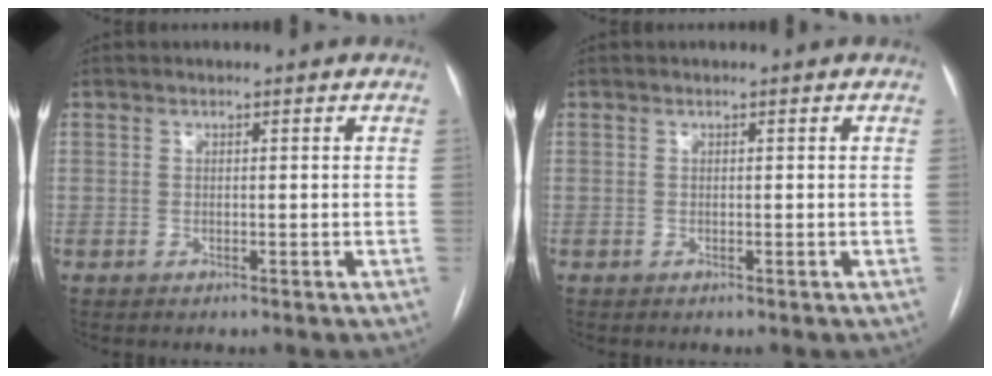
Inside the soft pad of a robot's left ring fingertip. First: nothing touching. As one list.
[{"total": 0.0}]